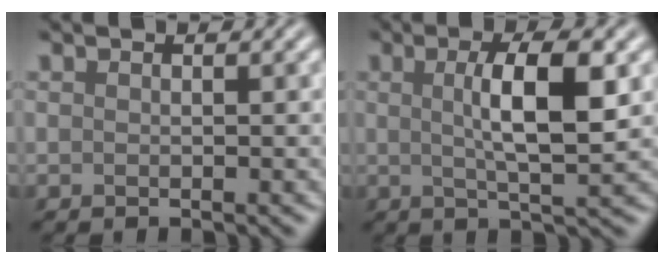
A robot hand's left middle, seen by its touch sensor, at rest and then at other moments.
{"total": 5.6, "force": [0.4, 1.1, 5.4], "torque": [-0.086, 0.009, 0.015]}